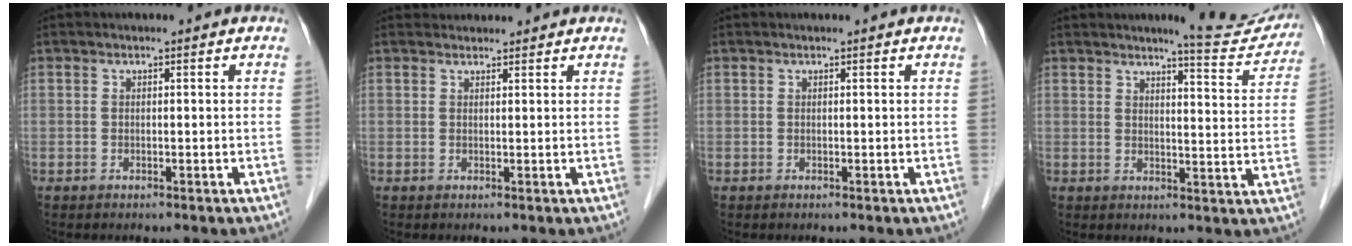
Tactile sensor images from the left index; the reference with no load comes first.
{"total": 2.6, "force": [2.5, 0.6, 0.0], "torque": [-0.005, 0.025, 0.038]}
{"total": 0.7, "force": [0.6, 0.0, 0.3], "torque": [-0.006, 0.008, 0.010]}
{"total": 9.3, "force": [8.8, 0.8, 2.9], "torque": [-0.029, -0.024, 0.097]}